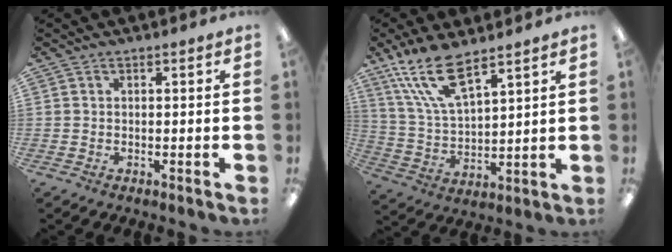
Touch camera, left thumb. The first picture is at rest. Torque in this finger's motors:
{"motor_torque": [0.41, 0.27, 1.18, -1.18, 0.13]}